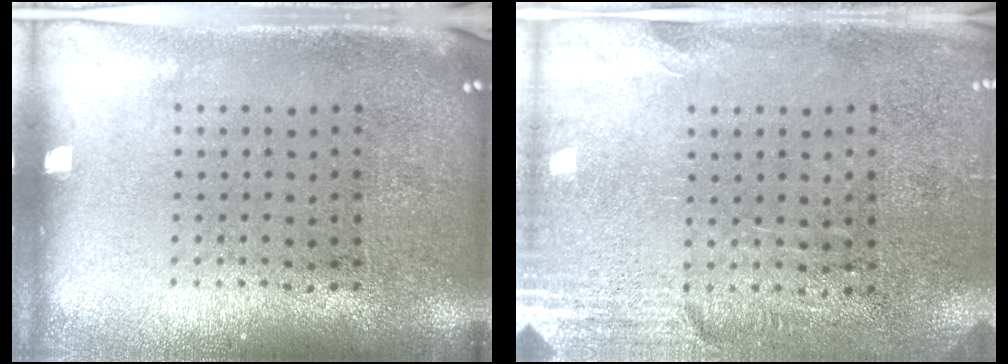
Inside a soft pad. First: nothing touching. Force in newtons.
{"total": 2.8, "press": 2.4, "slide": 1.4}